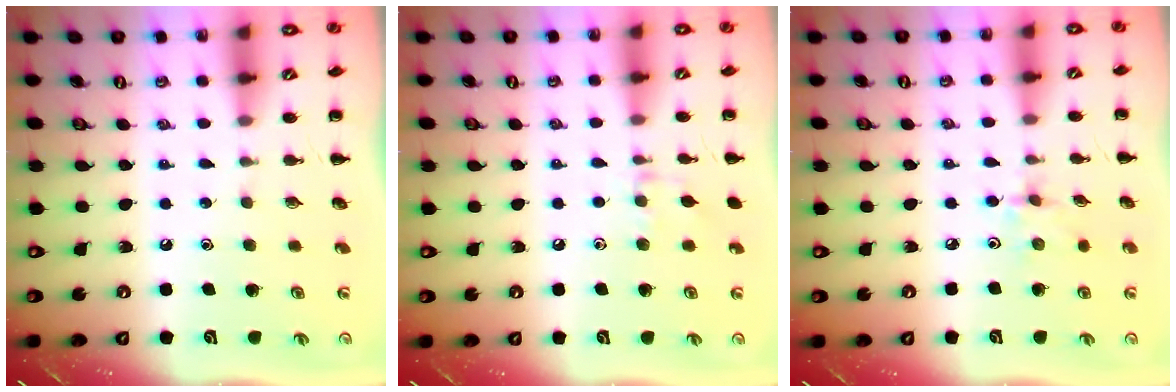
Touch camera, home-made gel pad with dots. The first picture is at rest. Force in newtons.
{"total": 6.8, "press": 6.6, "slide": 1.6}
{"total": 2.9, "press": 2.7, "slide": 0.9}